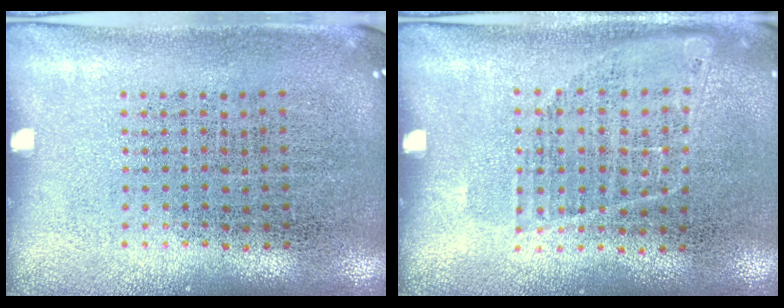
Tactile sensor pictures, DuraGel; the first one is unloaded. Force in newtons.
{"total": 1.0, "press": 0.9, "slide": 0.6}